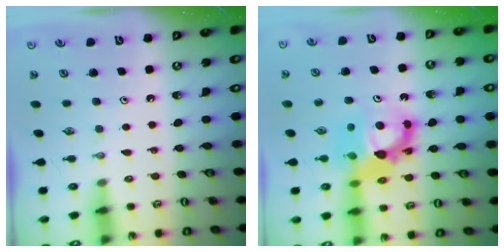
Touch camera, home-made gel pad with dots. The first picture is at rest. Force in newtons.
{"total": 11.5, "press": 11.4, "slide": 1.3}